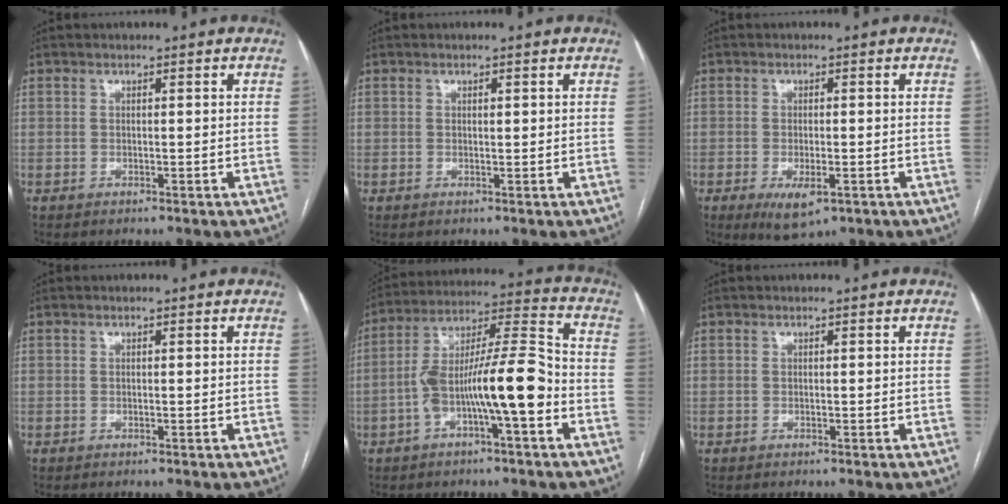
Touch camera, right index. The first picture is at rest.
{"total": 0.6, "force": [0.2, 0.2, 0.5], "torque": [-0.010, -0.001, 0.003]}
{"total": 5.0, "force": [-2.2, 1.8, 4.1], "torque": [-0.072, -0.011, -0.026]}
{"total": 0.0}
{"total": 13.8, "force": [-4.2, 1.9, 13.0], "torque": [-0.233, 0.027, -0.069]}
{"total": 0.0}